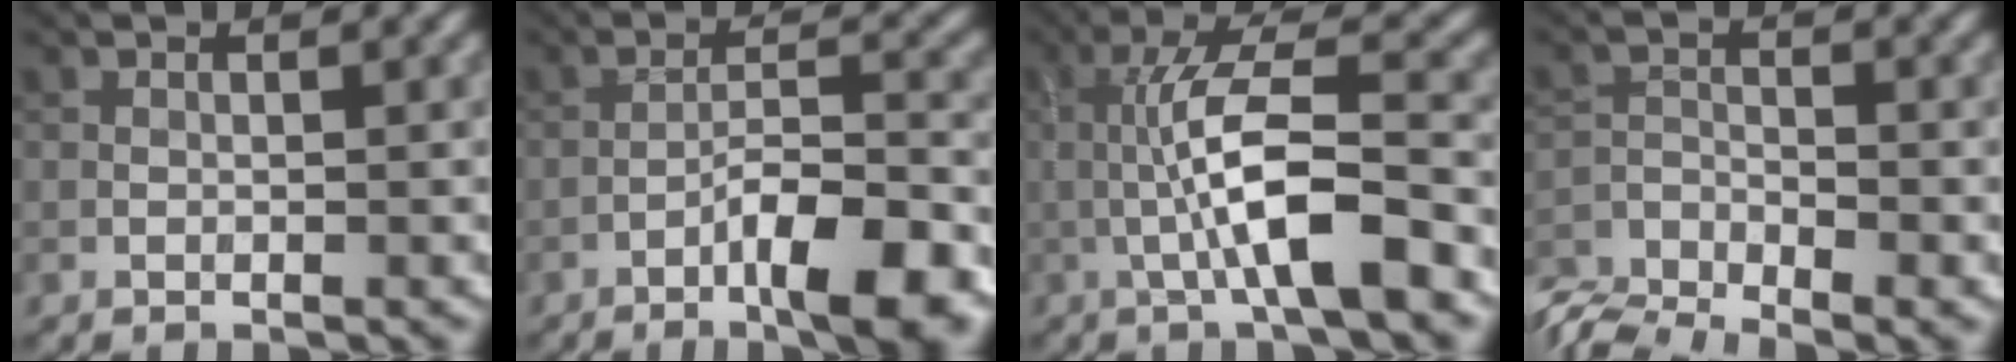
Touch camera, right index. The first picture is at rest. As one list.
[{"total": 7.6, "force": [-4.3, 1.3, 6.1], "torque": [-0.095, 0.015, -0.068]}, {"total": 7.3, "force": [-1.8, 1.2, 7.0], "torque": [-0.126, 0.014, -0.035]}, {"total": 4.4, "force": [-3.6, 1.2, 2.2], "torque": [-0.040, -0.011, -0.074]}]